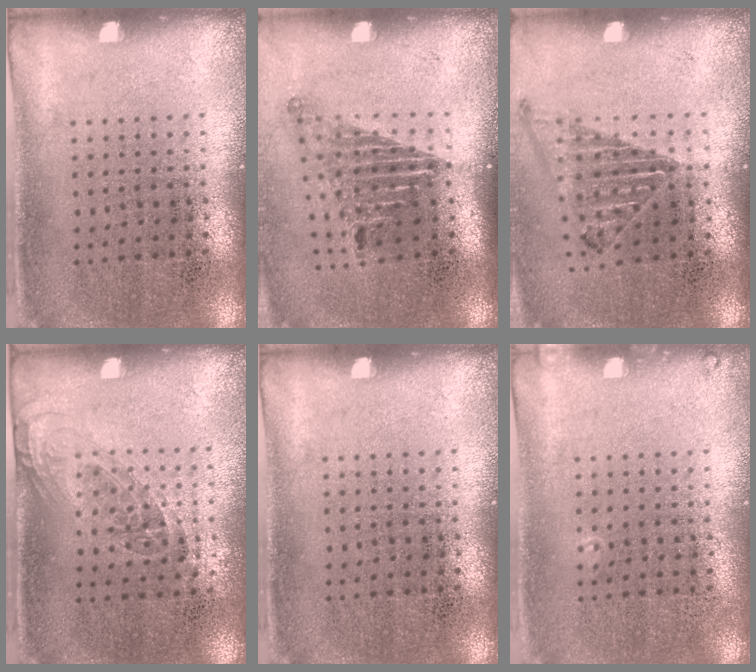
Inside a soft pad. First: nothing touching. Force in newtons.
{"total": 1.7, "press": 1.1, "slide": 1.2}
{"total": 1.1, "press": 1.1, "slide": 0.2}
{"total": 1.0, "press": 0.9, "slide": 0.6}
{"total": 0.0}
{"total": 0.5, "press": 0.5, "slide": 0.2}